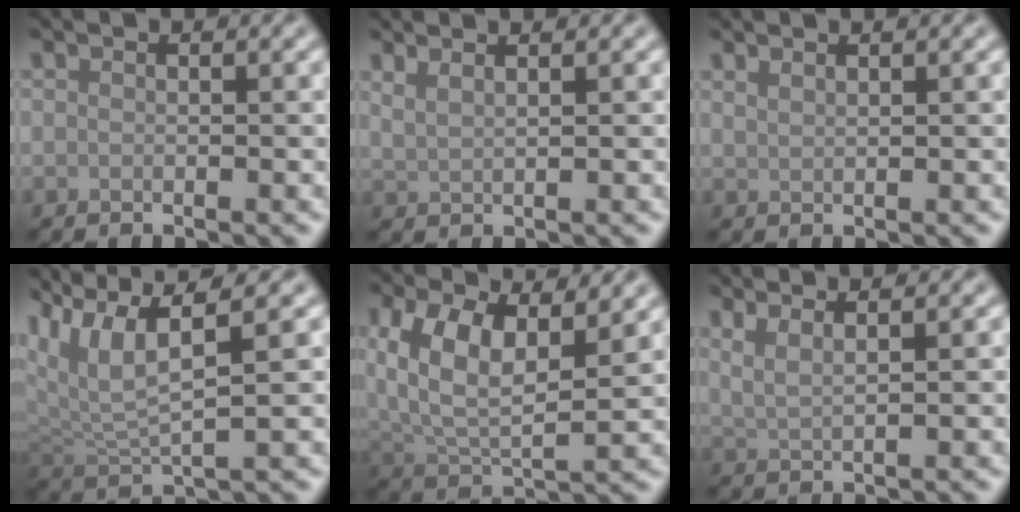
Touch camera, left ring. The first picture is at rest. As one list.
[{"total": 2.4, "force": [1.8, 0.9, 1.3], "torque": [-0.010, 0.001, 0.017]}, {"total": 1.0, "force": [0.9, 0.2, 0.3], "torque": [-0.005, -0.001, 0.017]}, {"total": 6.4, "force": [3.1, 1.8, 5.3], "torque": [-0.114, 0.006, 0.062]}, {"total": 9.3, "force": [3.9, 4.8, 6.9], "torque": [-0.139, 0.000, 0.062]}, {"total": 2.8, "force": [1.8, 0.9, 1.9], "torque": [-0.028, 0.006, 0.020]}]